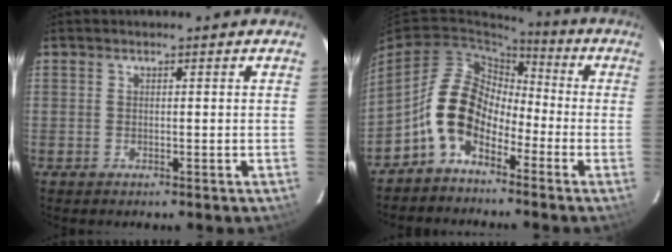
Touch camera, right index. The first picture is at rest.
{"total": 10.2, "force": [-5.3, 6.7, 5.7], "torque": [-0.109, 0.023, -0.109]}